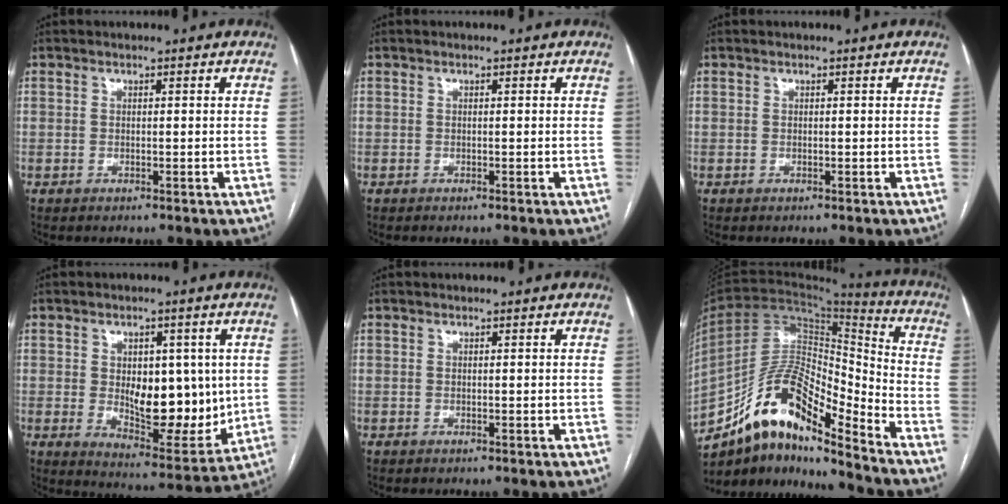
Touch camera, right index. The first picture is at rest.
{"total": 0.0}
{"total": 0.0}
{"total": 13.5, "force": [0.4, 6.6, 11.7], "torque": [-0.163, -0.008, 0.024]}
{"total": 0.0}
{"total": 16.0, "force": [-11.6, 4.1, 10.3], "torque": [-0.184, 0.042, -0.206]}